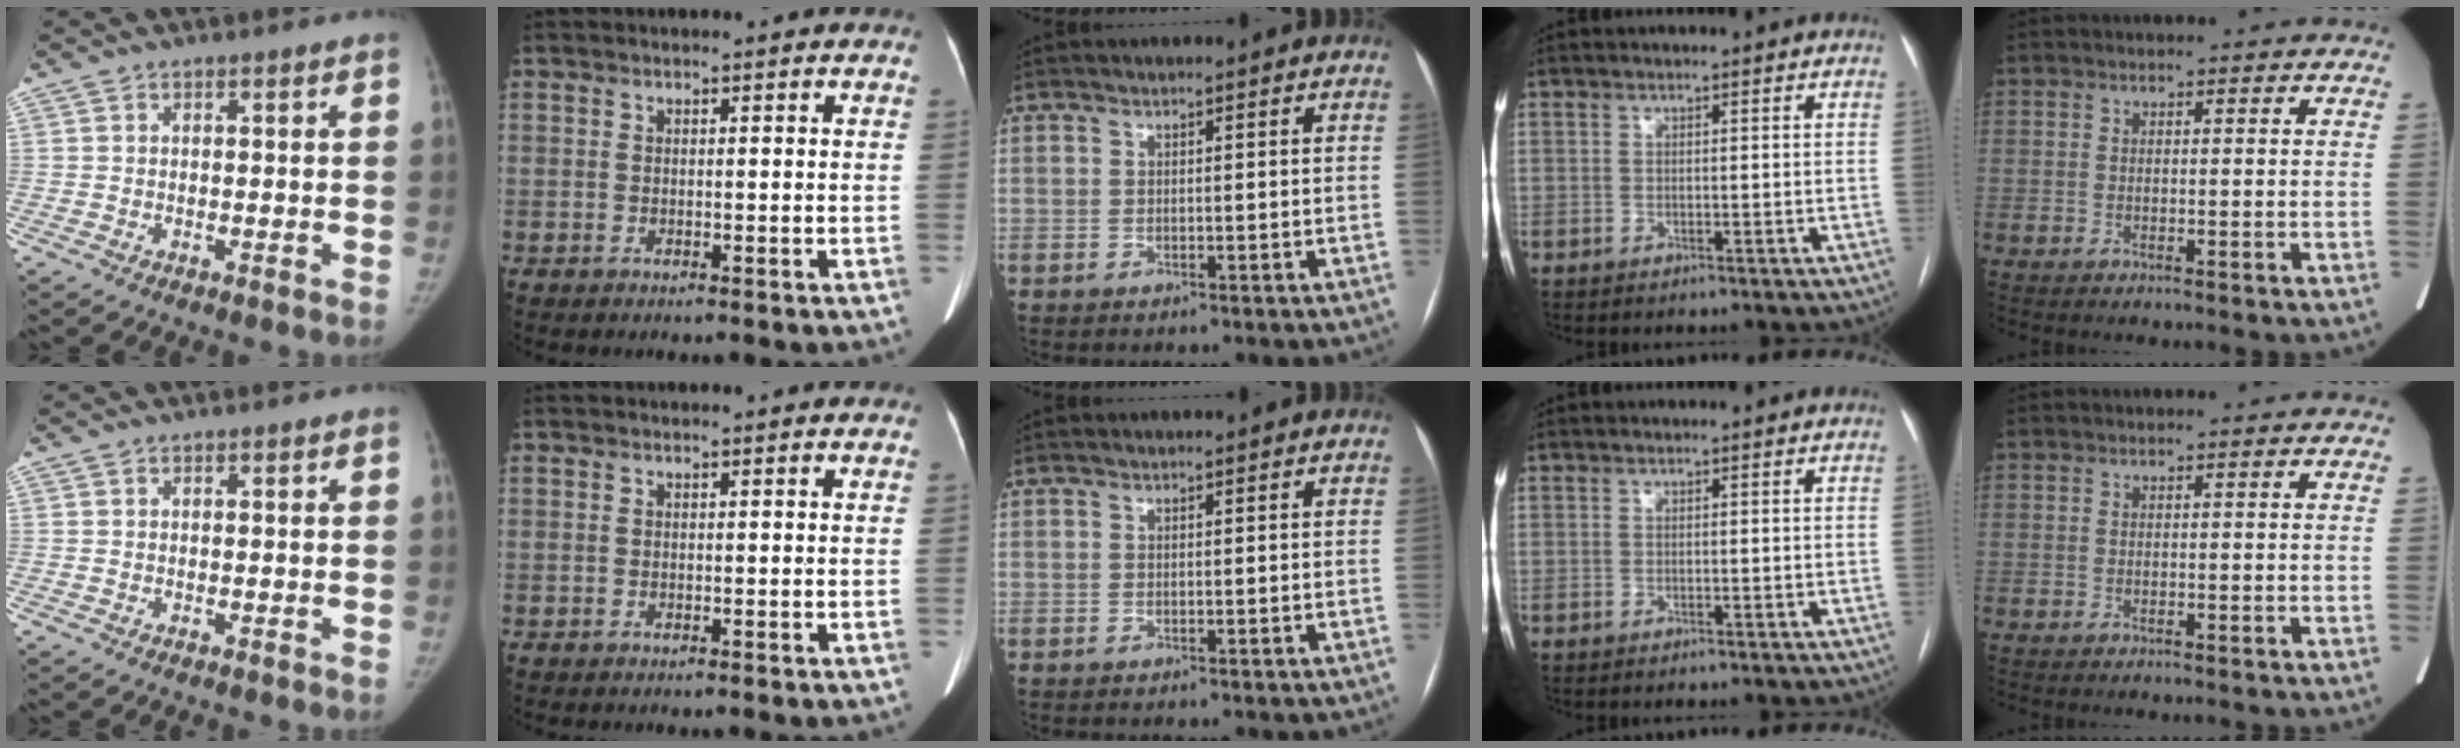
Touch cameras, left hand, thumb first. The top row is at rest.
{}